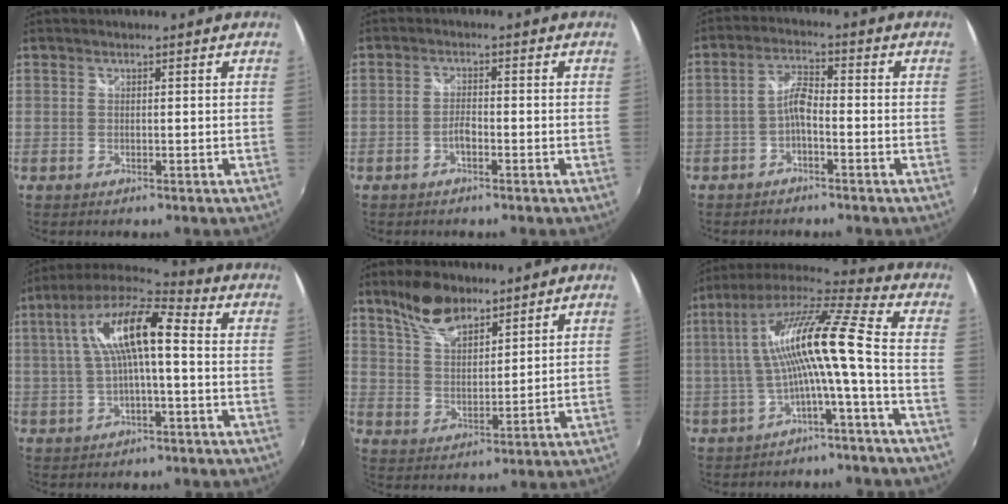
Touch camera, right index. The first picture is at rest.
{"total": 2.0, "force": [-1.2, 0.6, 1.4], "torque": [-0.033, 0.005, -0.026]}
{"total": 3.8, "force": [-1.9, 1.1, 3.0], "torque": [-0.065, 0.012, -0.038]}
{"total": 12.9, "force": [0.9, 3.3, 12.5], "torque": [-0.236, 0.025, 0.012]}
{"total": 9.4, "force": [7.0, 4.0, 4.9], "torque": [-0.091, 0.013, 0.134]}
{"total": 14.0, "force": [-1.8, -0.1, 13.9], "torque": [-0.260, 0.013, -0.029]}